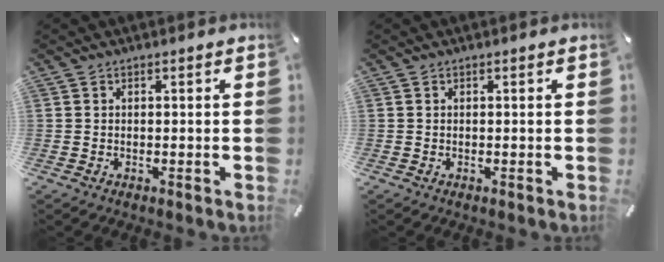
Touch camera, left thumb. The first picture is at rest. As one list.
[{"total": 0.0}]